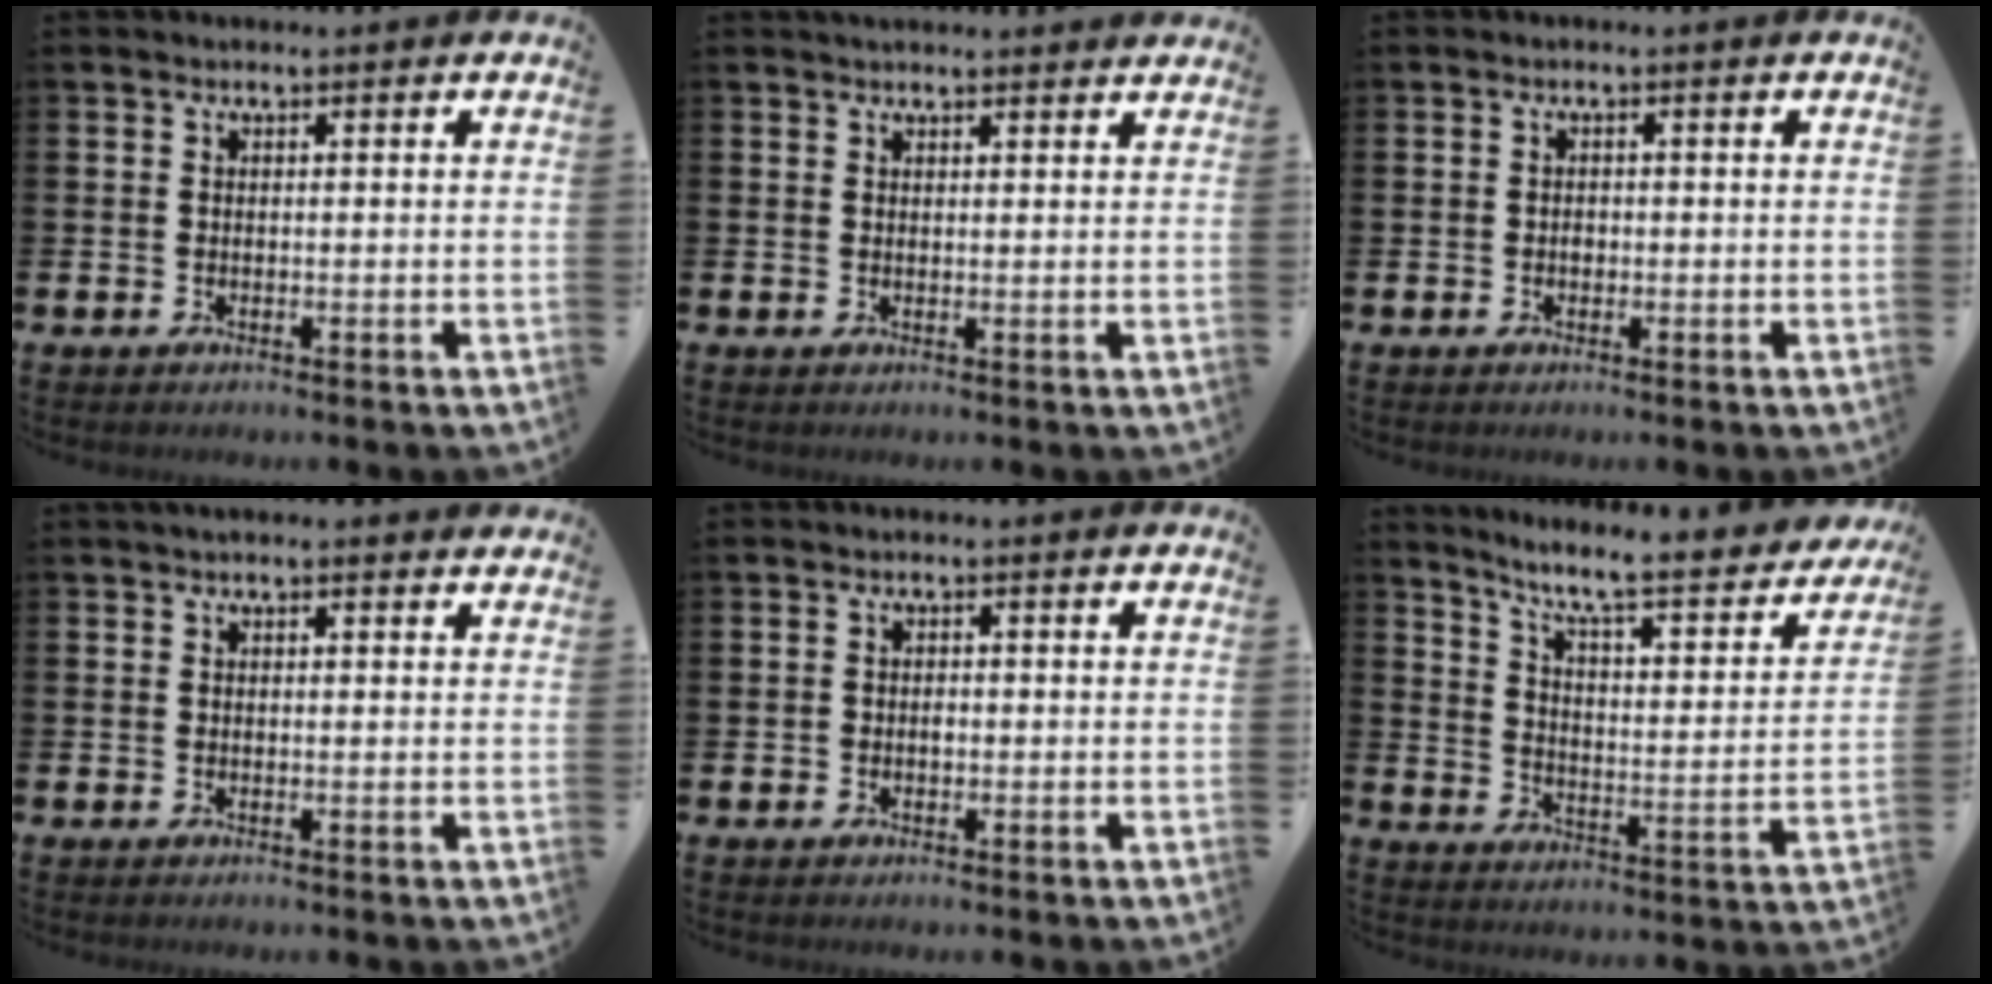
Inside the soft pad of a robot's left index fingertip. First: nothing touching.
{"total": 1.9, "force": [1.9, 0.2, 0.1], "torque": [0.003, -0.007, 0.032]}
{"total": 0.8, "force": [-0.2, 0.7, 0.4], "torque": [-0.003, 0.002, -0.005]}
{"total": 1.0, "force": [0.9, 0.2, 0.5], "torque": [0.000, 0.000, 0.014]}
{"total": 0.9, "force": [-0.2, 0.8, 0.5], "torque": [0.003, 0.000, -0.008]}
{"total": 7.8, "force": [6.7, 1.2, 3.8], "torque": [-0.092, -0.052, 0.103]}